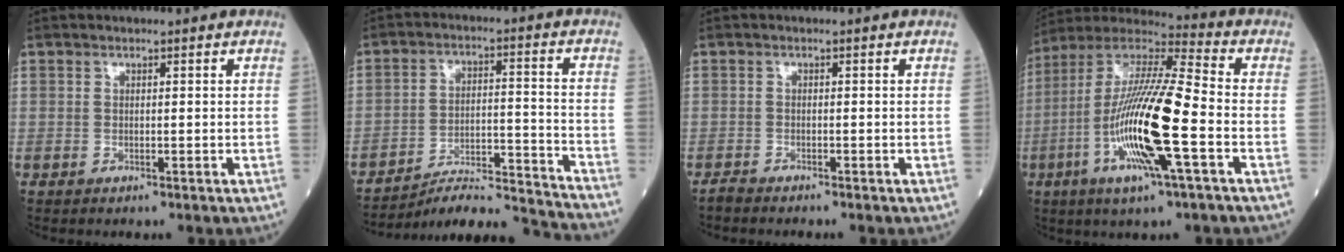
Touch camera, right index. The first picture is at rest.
{"total": 16.7, "force": [-16.3, -1.6, 3.2], "torque": [-0.048, 0.005, -0.246]}
{"total": 1.4, "force": [-1.3, -0.1, 0.2], "torque": [-0.012, -0.004, -0.027]}
{"total": 19.0, "force": [-5.0, 1.5, 18.2], "torque": [-0.371, -0.011, -0.098]}